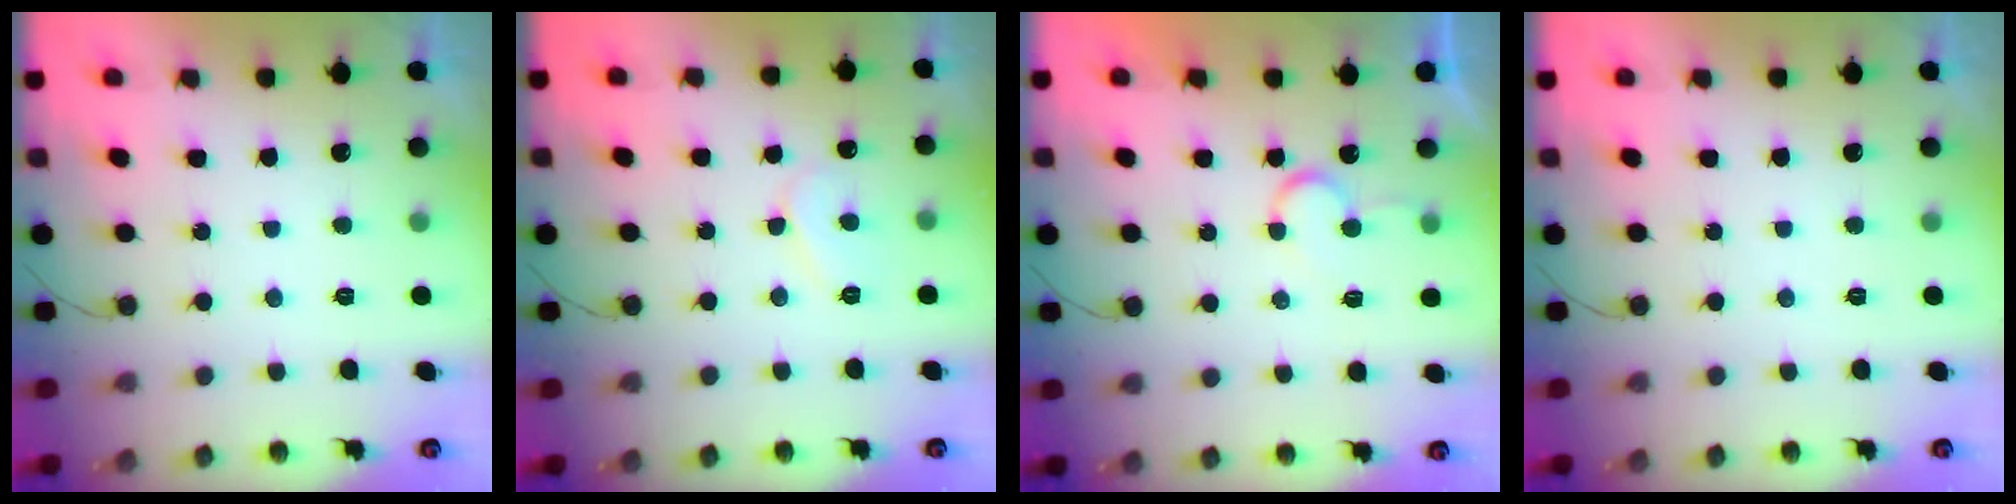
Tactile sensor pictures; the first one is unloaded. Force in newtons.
{"total": 6.6, "press": 6.6, "slide": 0.5}
{"total": 6.4, "press": 6.4, "slide": 0.6}
{"total": 0.0}